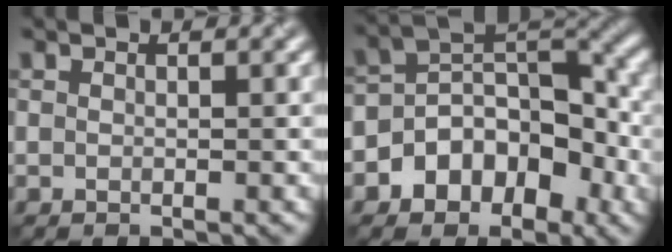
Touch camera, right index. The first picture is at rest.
{"total": 7.0, "force": [-2.8, 5.0, 4.1], "torque": [-0.047, 0.014, -0.057]}